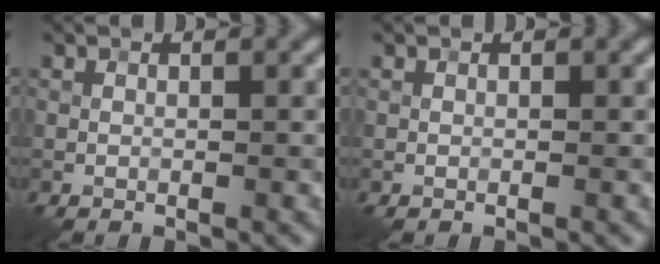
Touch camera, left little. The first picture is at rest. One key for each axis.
{"total": 0.0}